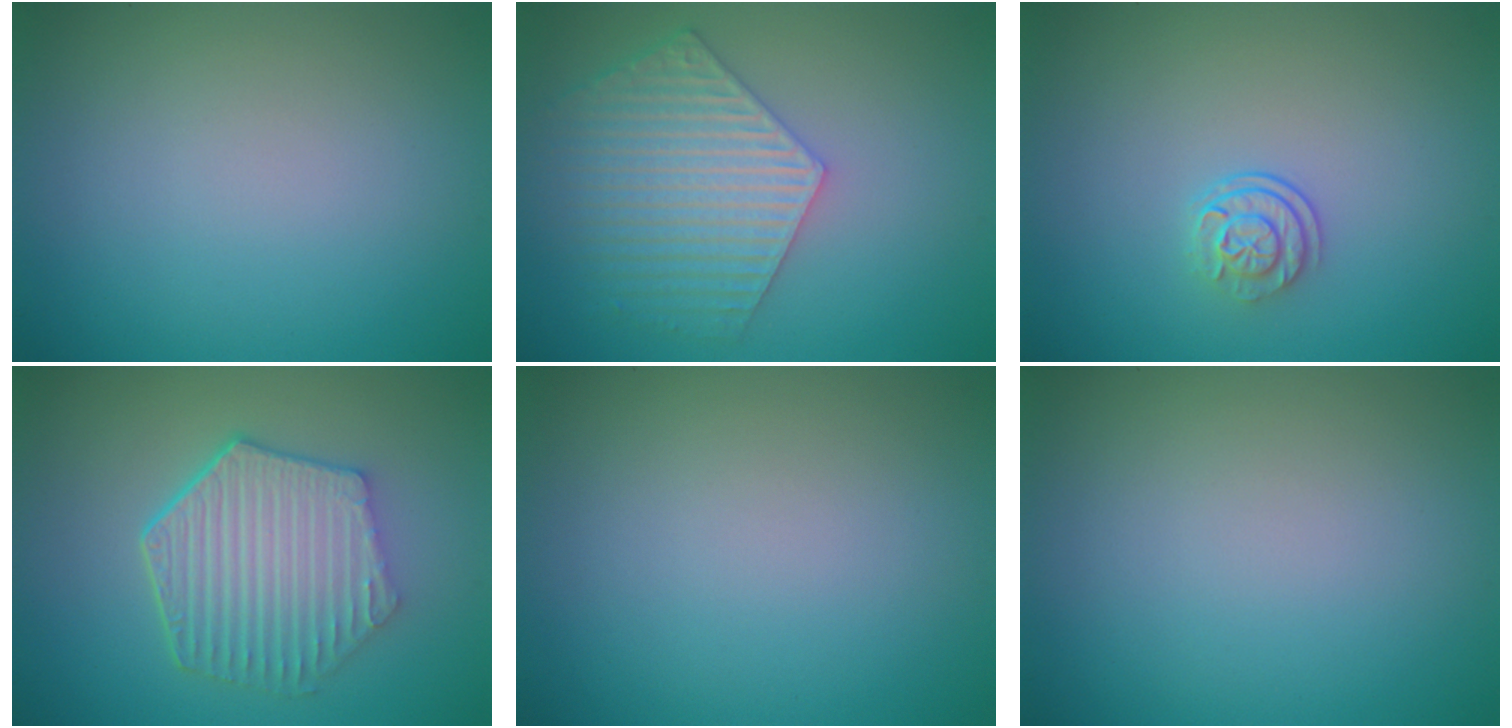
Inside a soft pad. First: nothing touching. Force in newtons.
{"total": 5.9, "press": 4.6, "slide": 3.6}
{"total": 2.3, "press": 1.7, "slide": 1.5}
{"total": 6.5, "press": 4.9, "slide": 4.3}
{"total": 0.0}
{"total": 0.0}